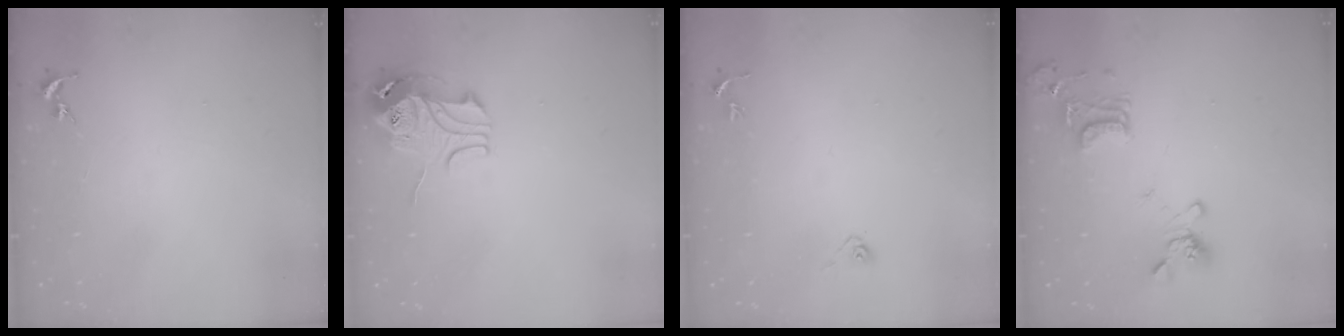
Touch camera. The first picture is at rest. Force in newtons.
{"total": 10.9, "press": 10.9, "slide": 1.1}
{"total": 3.5, "press": 3.2, "slide": 1.5}
{"total": 15.8, "press": 15.7, "slide": 1.4}